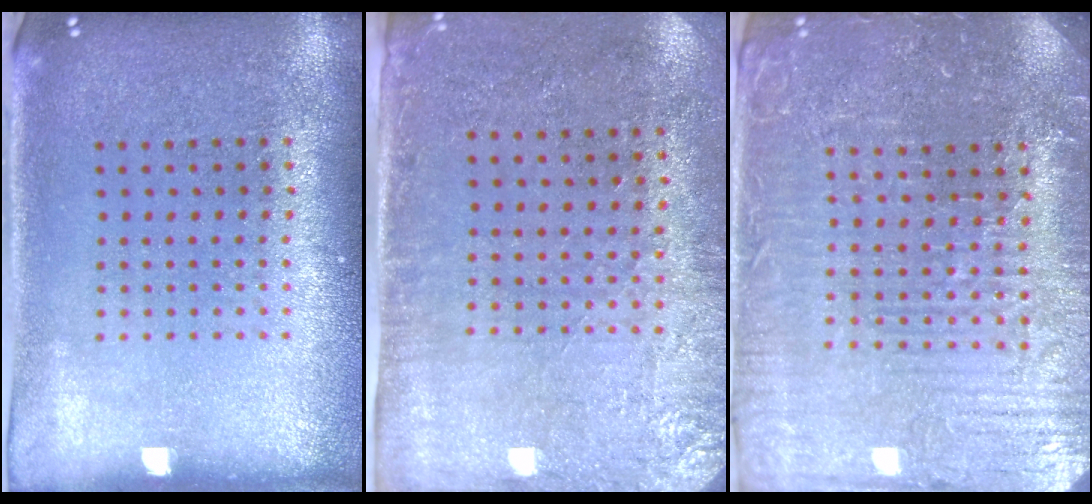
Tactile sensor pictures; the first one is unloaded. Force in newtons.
{"total": 2.8, "press": 2.3, "slide": 1.6}
{"total": 4.5, "press": 4.3, "slide": 1.2}